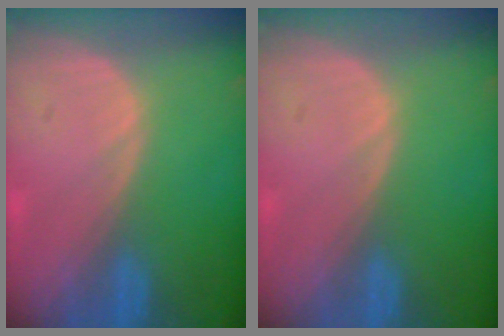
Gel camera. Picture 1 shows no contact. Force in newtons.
{"total": 0.0}